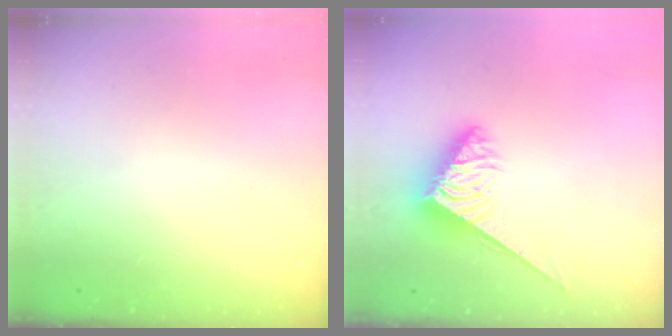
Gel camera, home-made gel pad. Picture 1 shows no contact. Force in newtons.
{"total": 4.0, "press": 4.0, "slide": 0.3}